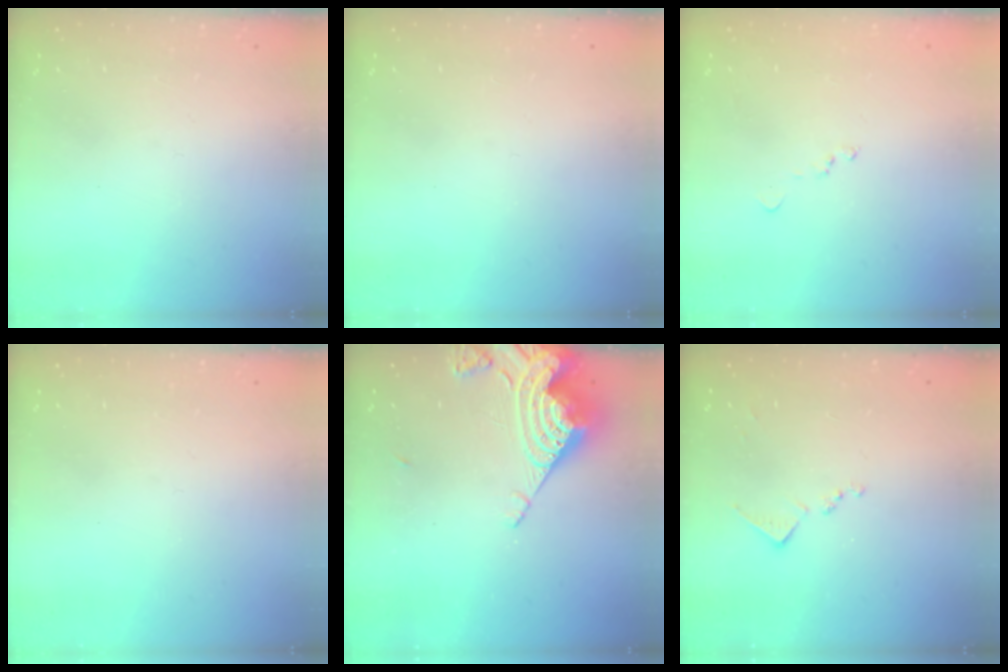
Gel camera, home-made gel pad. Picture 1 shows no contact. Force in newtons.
{"total": 0.0}
{"total": 9.5, "press": 9.5, "slide": 0.9}
{"total": 0.0}
{"total": 14.8, "press": 14.7, "slide": 1.7}
{"total": 8.4, "press": 8.3, "slide": 0.8}